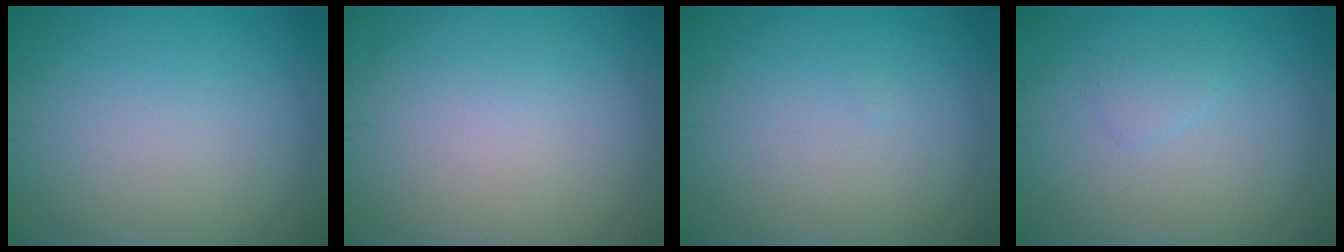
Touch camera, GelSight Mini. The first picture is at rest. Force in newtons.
{"total": 0.0}
{"total": 0.0}
{"total": 0.9, "press": 0.9, "slide": 0.1}